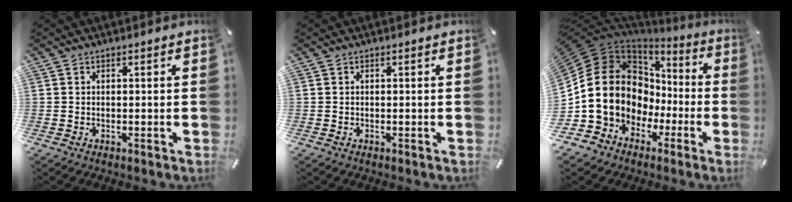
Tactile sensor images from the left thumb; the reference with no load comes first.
{"total": 0.0}
{"total": 19.1, "force": [0.5, 15.9, 10.5], "torque": [-0.224, -0.023, 0.026]}